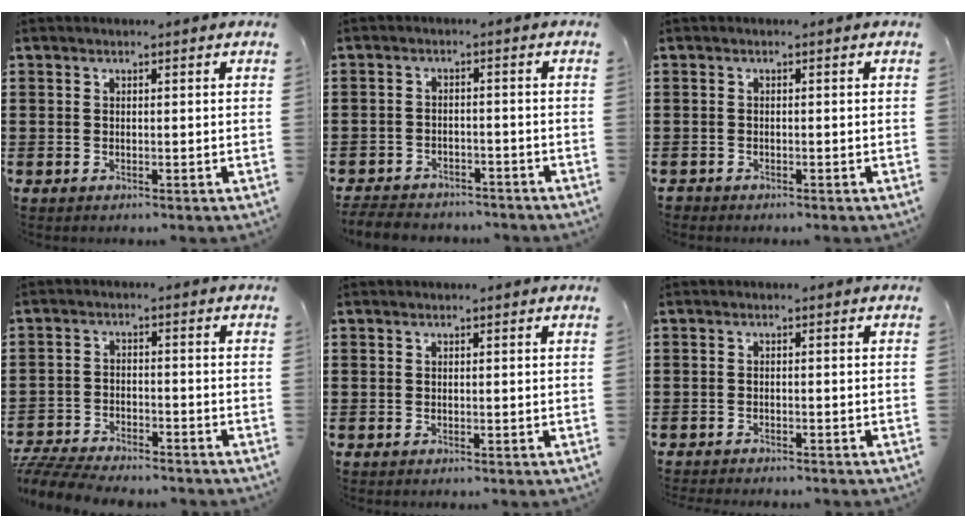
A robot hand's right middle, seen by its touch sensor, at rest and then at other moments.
{"total": 3.5, "force": [-3.4, 0.6, 0.1], "torque": [-0.005, 0.002, -0.074]}
{"total": 0.6, "force": [-0.6, 0.2, 0.0], "torque": [-0.001, 0.001, -0.013]}
{"total": 5.3, "force": [-5.2, 0.5, 1.0], "torque": [-0.034, -0.004, -0.109]}
{"total": 0.0}
{"total": 1.1, "force": [-1.1, 0.1, 0.0], "torque": [-0.003, 0.002, -0.024]}